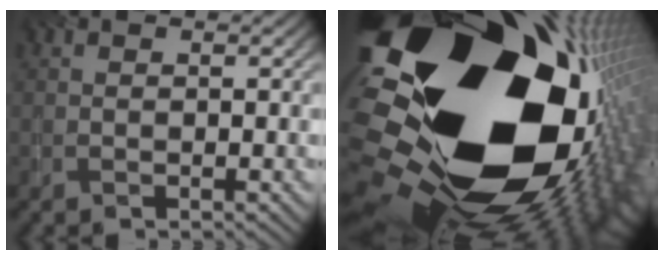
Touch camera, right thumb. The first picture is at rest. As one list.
[{"total": 22.8, "force": [0.1, 16.0, 16.3], "torque": [-0.271, -0.083, -0.022]}]